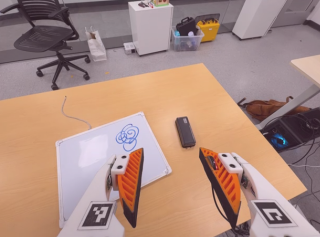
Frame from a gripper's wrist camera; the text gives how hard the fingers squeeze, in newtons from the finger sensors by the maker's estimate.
{"total": 0.0}